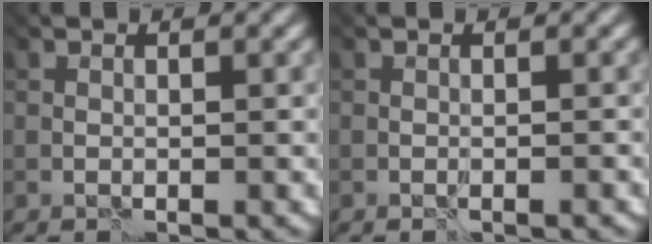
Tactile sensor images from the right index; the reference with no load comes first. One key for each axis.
{"total": 0.6, "fx": -0.4, "fy": -0.4, "fz": 0.0, "tx": 0.002, "ty": -0.001, "tz": -0.007}